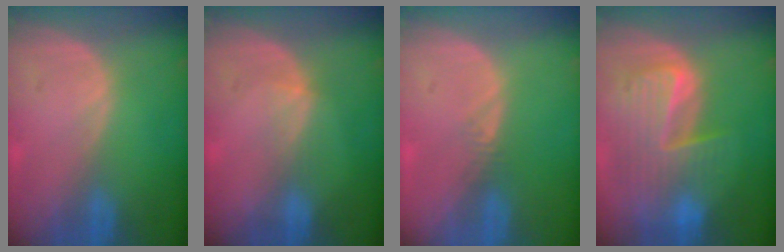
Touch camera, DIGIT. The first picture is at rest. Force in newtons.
{"total": 2.1, "press": 1.7, "slide": 1.2}
{"total": 0.9, "press": 0.8, "slide": 0.4}
{"total": 9.8, "press": 8.5, "slide": 4.9}